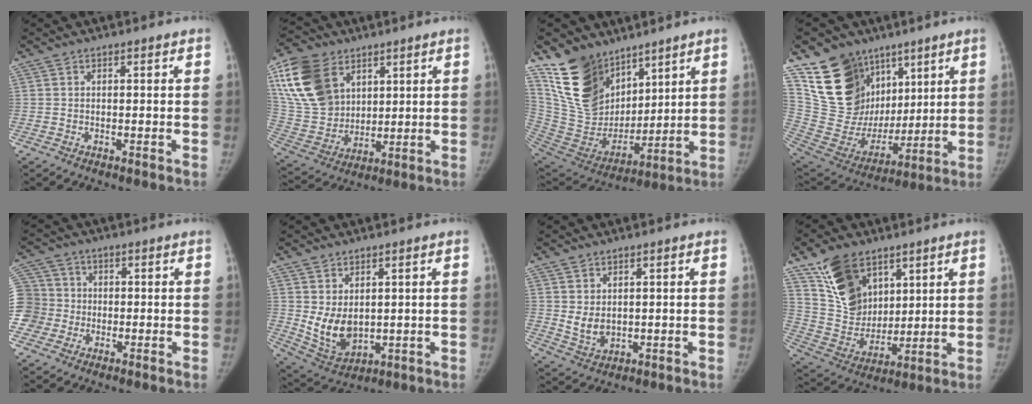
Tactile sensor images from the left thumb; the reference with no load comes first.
{"total": 19.4, "force": [8.5, 13.6, 11.0], "torque": [-0.207, -0.019, 0.171]}
{"total": 19.5, "force": [12.7, 11.6, 9.1], "torque": [-0.122, -0.072, 0.257]}
{"total": 21.2, "force": [11.2, 15.3, 9.4], "torque": [-0.126, -0.034, 0.225]}
{"total": 9.6, "force": [-1.3, 9.4, 1.6], "torque": [-0.021, 0.028, -0.024]}
{"total": 8.0, "force": [0.9, 5.5, 5.8], "torque": [-0.090, -0.026, 0.042]}
{"total": 4.0, "force": [0.8, 2.9, 2.7], "torque": [-0.039, -0.023, 0.027]}
{"total": 15.3, "force": [8.9, 9.9, 7.6], "torque": [-0.102, -0.054, 0.183]}